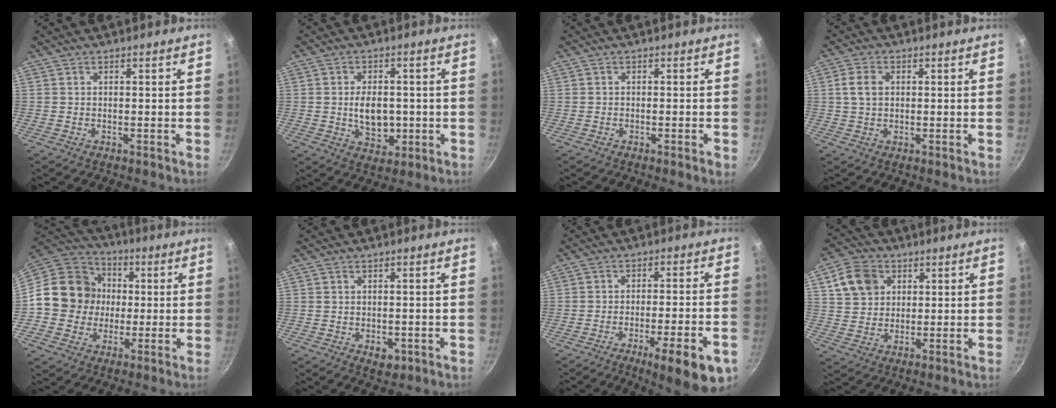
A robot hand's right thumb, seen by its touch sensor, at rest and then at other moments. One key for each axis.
{"total": 7.9, "fx": -0.5, "fy": 5.3, "fz": 5.9, "tx": -0.073, "ty": -0.001, "tz": -0.001}
{"total": 1.4, "fx": -0.7, "fy": 0.1, "fz": 1.2, "tx": -0.026, "ty": 0.004, "tz": -0.012}
{"total": 4.3, "fx": 0.8, "fy": 3.1, "fz": 2.9, "tx": -0.049, "ty": 0.006, "tz": 0.011}
{"total": 15.6, "fx": 0.1, "fy": 14.2, "fz": 6.3, "tx": -0.080, "ty": 0.027, "tz": -0.011}
{"total": 3.1, "fx": -0.9, "fy": 2.1, "fz": 2.1, "tx": -0.024, "ty": 0.001, "tz": -0.007}
{"total": 13.9, "fx": -6.8, "fy": 2.8, "fz": 11.8, "tx": -0.151, "ty": 0.024, "tz": -0.090}
{"total": 9.0, "fx": 3.3, "fy": 7.3, "fz": 4.1, "tx": -0.055, "ty": 0.005, "tz": 0.056}